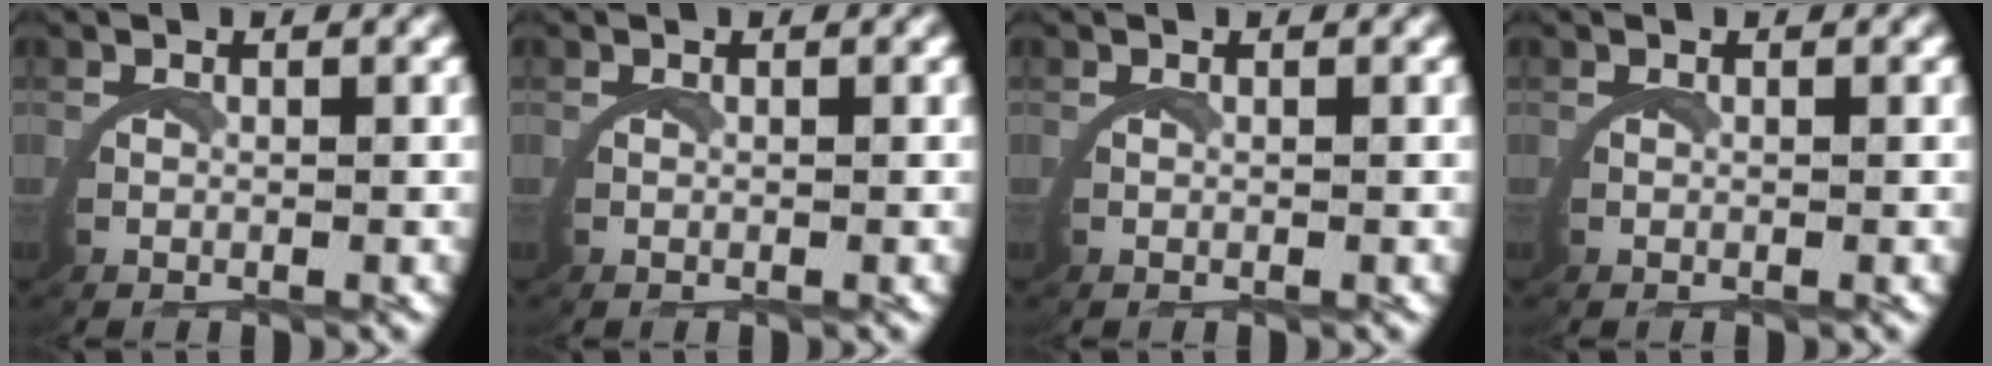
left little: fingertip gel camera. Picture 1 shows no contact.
{"total": 0.0}
{"total": 0.0}
{"total": 0.0}